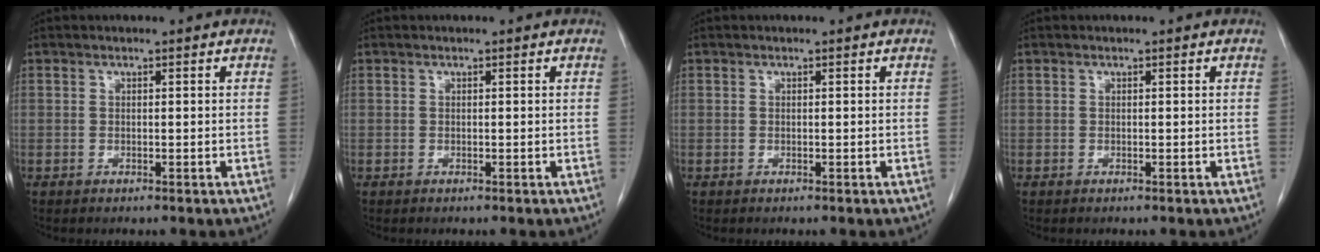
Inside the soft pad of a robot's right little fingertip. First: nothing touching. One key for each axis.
{"total": 0.0}
{"total": 0.0}
{"total": 0.0}